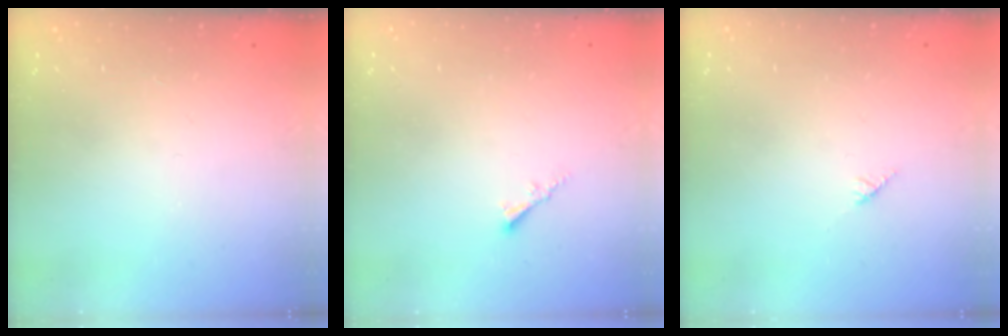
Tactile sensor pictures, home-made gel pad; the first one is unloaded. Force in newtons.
{"total": 1.7, "press": 1.6, "slide": 0.5}
{"total": 2.7, "press": 2.7, "slide": 0.2}